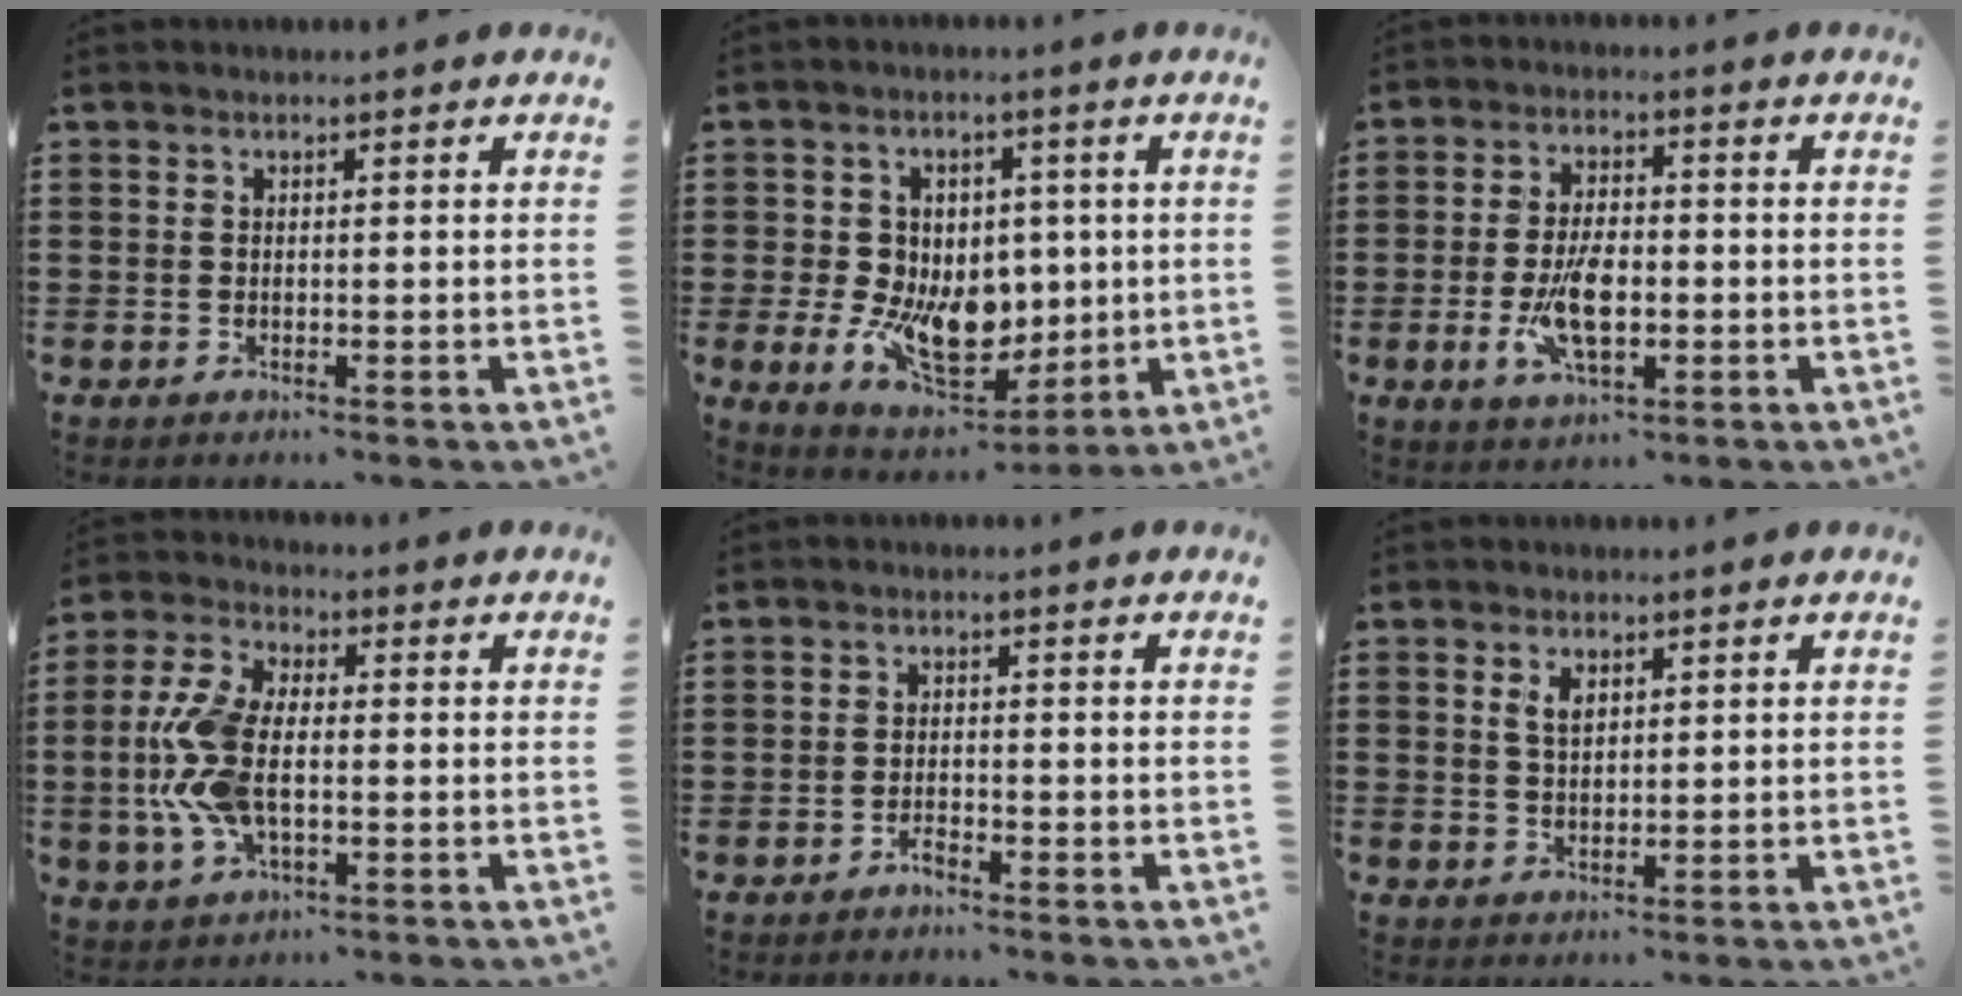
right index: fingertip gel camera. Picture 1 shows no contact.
{"total": 11.8, "force": [-0.9, 8.8, 7.8], "torque": [-0.153, 0.002, -0.003]}
{"total": 7.8, "force": [-1.6, 3.6, 6.8], "torque": [-0.149, -0.004, -0.032]}
{"total": 10.4, "force": [-1.0, 5.3, 8.9], "torque": [-0.219, -0.010, -0.025]}
{"total": 1.5, "force": [-1.4, 0.4, 0.5], "torque": [-0.014, 0.000, -0.026]}
{"total": 2.3, "force": [1.2, 1.3, 1.6], "torque": [-0.036, 0.003, 0.021]}